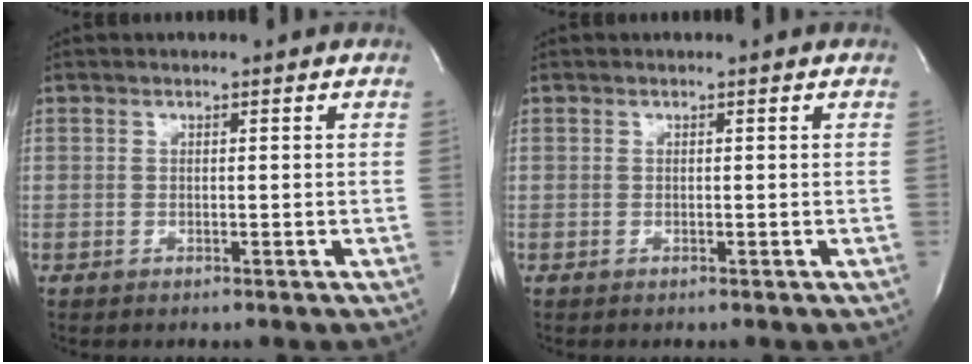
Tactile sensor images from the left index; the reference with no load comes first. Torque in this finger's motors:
{"motor_torque": [0.00, 0.00, 0.00, 0.00]}